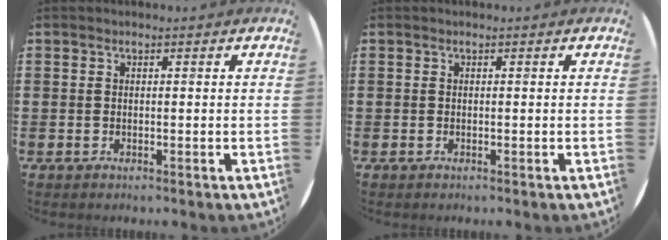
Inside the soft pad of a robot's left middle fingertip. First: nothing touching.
{"total": 0.0}